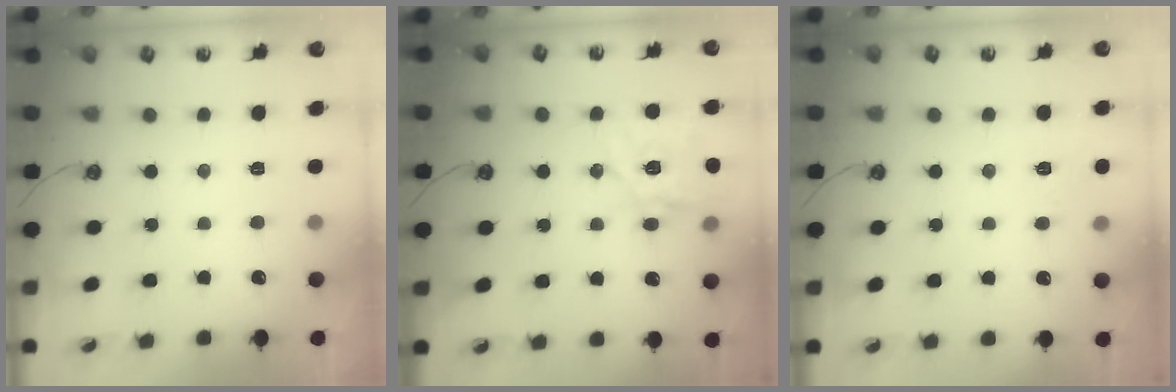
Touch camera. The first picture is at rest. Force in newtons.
{"total": 15.8, "press": 15.7, "slide": 1.9}
{"total": 6.5, "press": 6.4, "slide": 0.7}